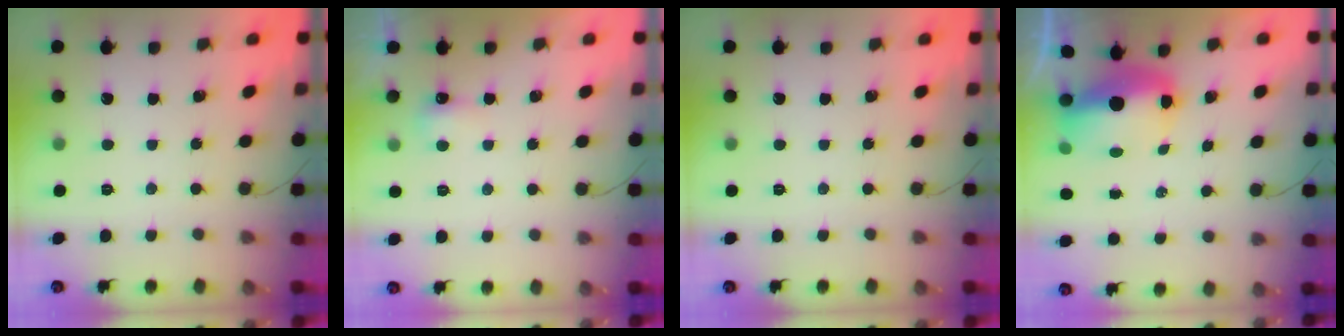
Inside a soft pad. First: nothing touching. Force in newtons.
{"total": 4.2, "press": 4.0, "slide": 1.0}
{"total": 0.0}
{"total": 8.6, "press": 8.4, "slide": 1.6}